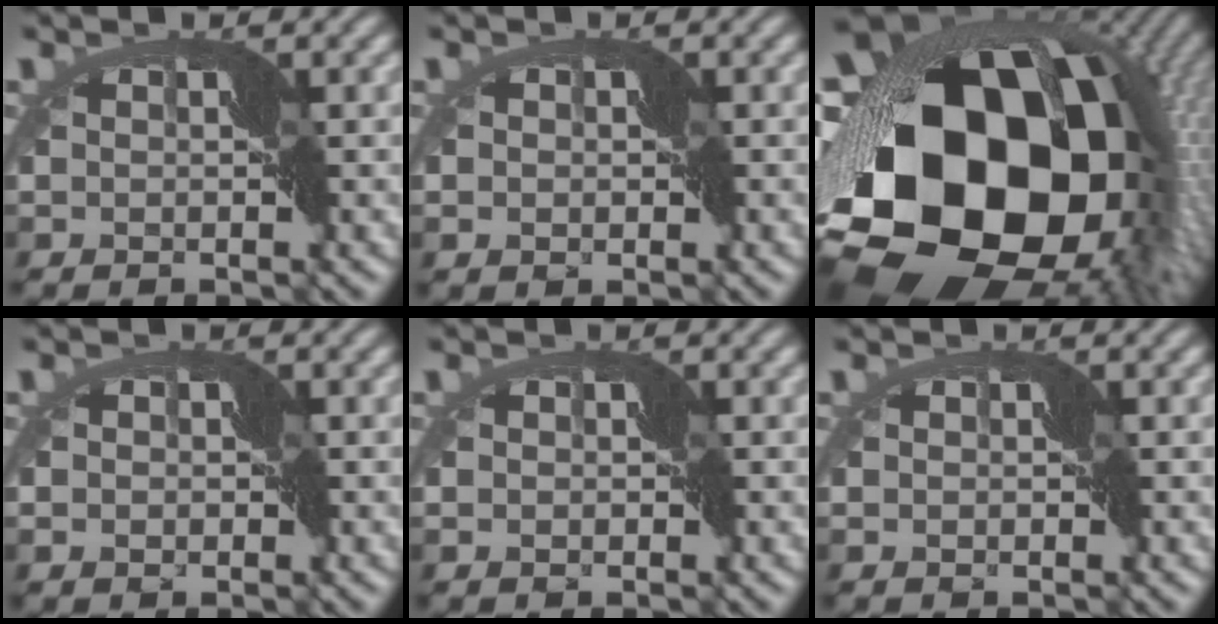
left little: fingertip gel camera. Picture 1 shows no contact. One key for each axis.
{"total": 2.2, "fx": -0.6, "fy": 1.8, "fz": 1.1, "tx": -0.014, "ty": 0.002, "tz": -0.009}
{"total": 22.0, "fx": -2.5, "fy": 16.0, "fz": 14.8, "tx": -0.289, "ty": -0.066, "tz": -0.055}
{"total": 2.9, "fx": -0.9, "fy": 2.3, "fz": 1.5, "tx": -0.018, "ty": 0.003, "tz": -0.019}
{"total": 1.8, "fx": -0.5, "fy": 1.5, "fz": 1.0, "tx": -0.014, "ty": 0.002, "tz": -0.007}
{"total": 1.5, "fx": -0.4, "fy": 1.2, "fz": 0.8, "tx": -0.013, "ty": 0.000, "tz": -0.004}